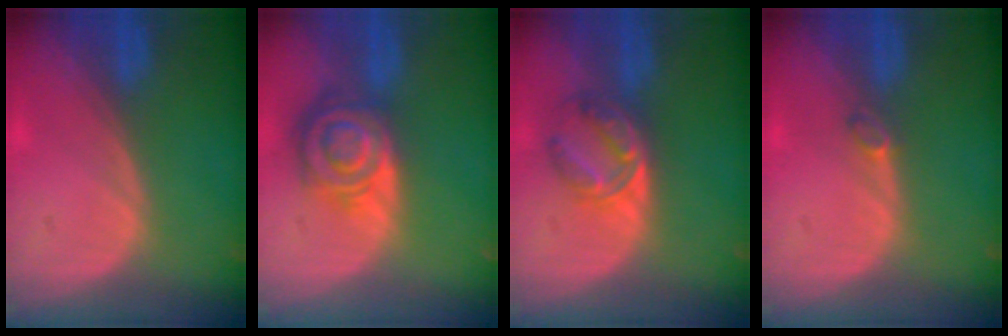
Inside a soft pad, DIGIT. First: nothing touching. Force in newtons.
{"total": 8.5, "press": 7.4, "slide": 4.2}
{"total": 5.8, "press": 5.5, "slide": 1.7}
{"total": 1.2, "press": 1.2, "slide": 0.4}